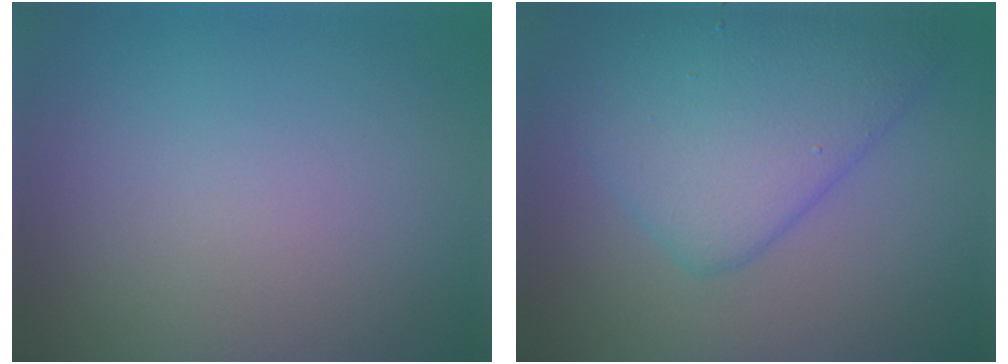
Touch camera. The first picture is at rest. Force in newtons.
{"total": 6.8, "press": 6.8, "slide": 0.1}